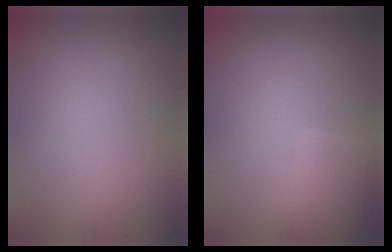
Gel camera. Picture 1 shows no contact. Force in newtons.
{"total": 3.8, "press": 3.7, "slide": 0.3}